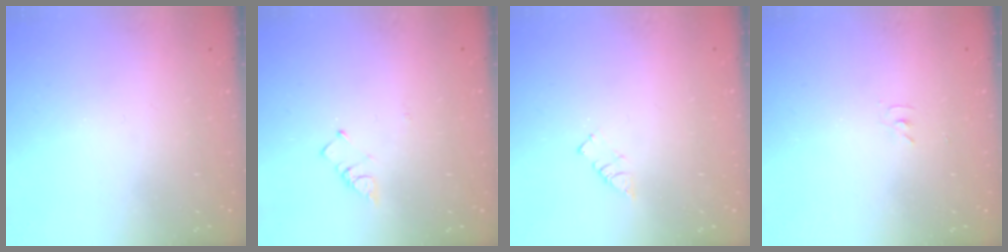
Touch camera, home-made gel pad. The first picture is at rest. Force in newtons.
{"total": 2.6, "press": 2.6, "slide": 0.5}
{"total": 2.9, "press": 2.9, "slide": 0.4}
{"total": 3.5, "press": 3.5, "slide": 0.5}